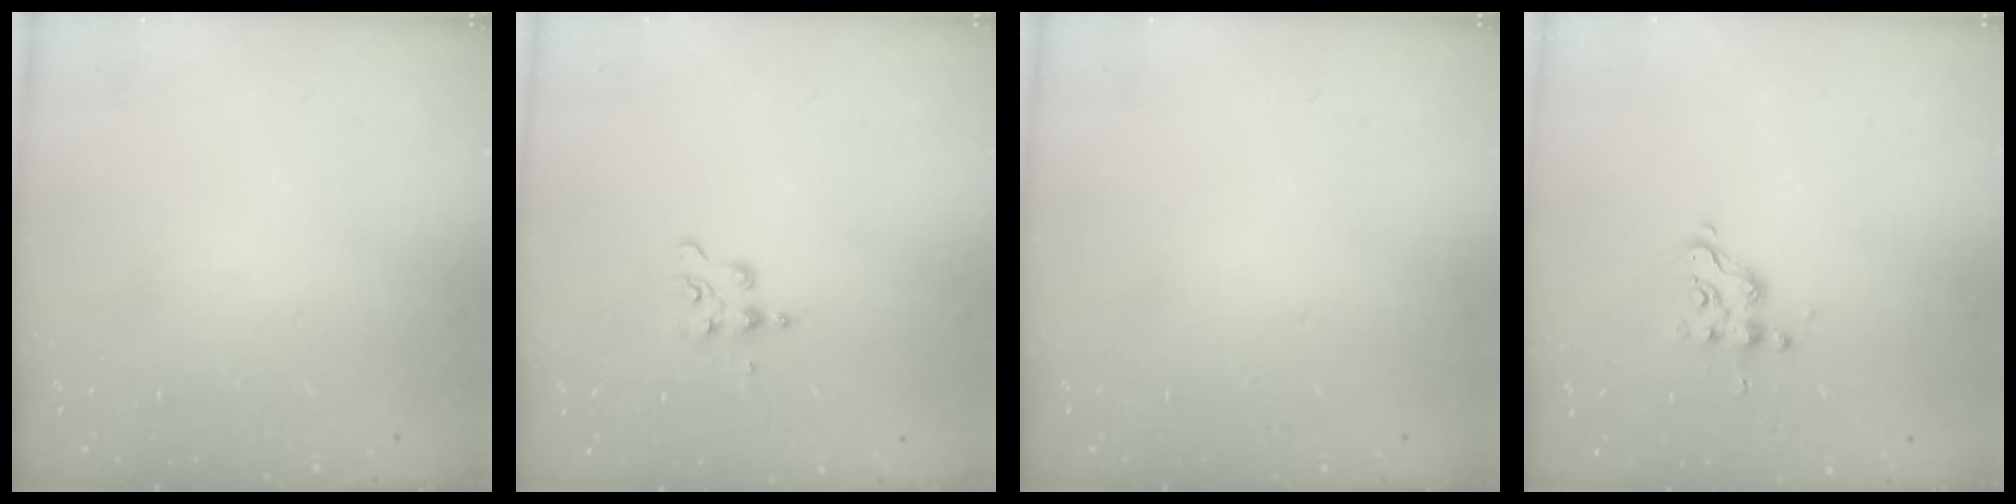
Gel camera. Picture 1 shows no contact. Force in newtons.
{"total": 4.7, "press": 4.6, "slide": 0.8}
{"total": 0.0}
{"total": 5.7, "press": 5.7, "slide": 0.1}